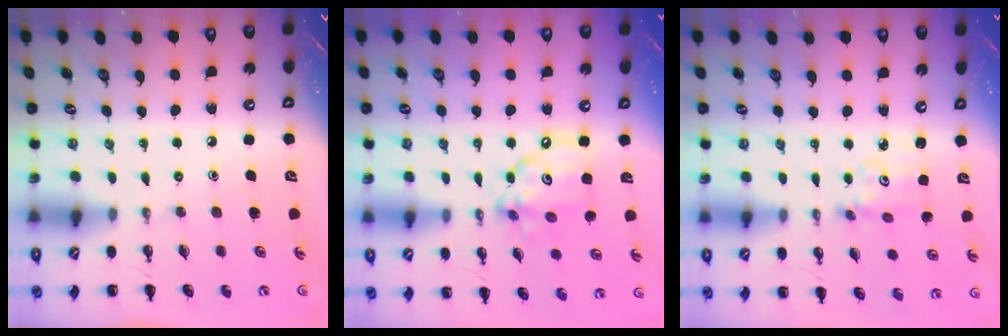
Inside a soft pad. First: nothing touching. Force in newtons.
{"total": 11.5, "press": 11.2, "slide": 2.5}
{"total": 2.7, "press": 2.7, "slide": 0.3}